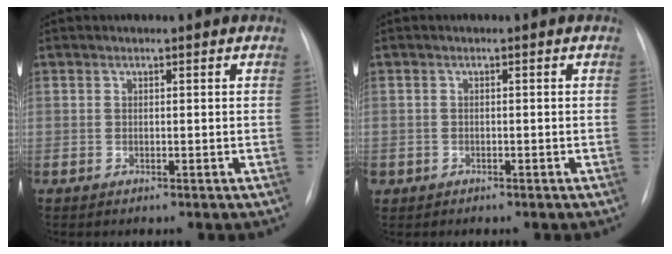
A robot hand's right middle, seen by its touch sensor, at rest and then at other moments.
{"total": 0.9, "force": [-0.4, 0.8, 0.1], "torque": [-0.005, 0.004, -0.005]}